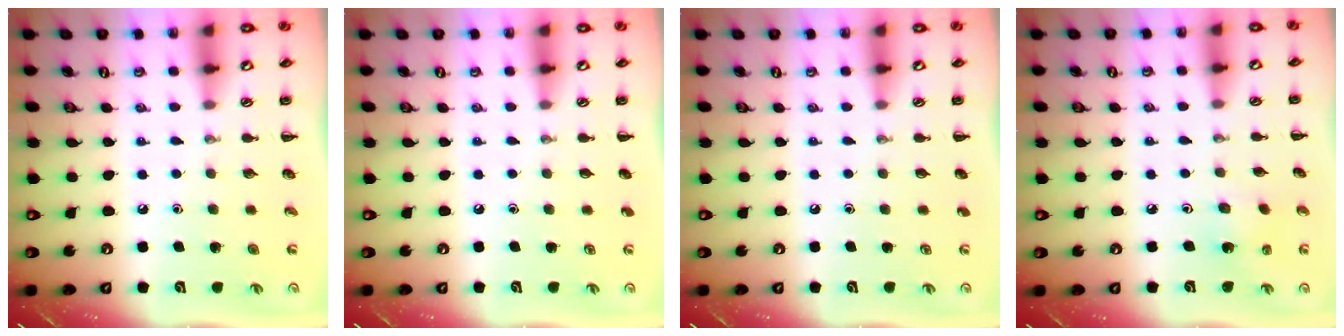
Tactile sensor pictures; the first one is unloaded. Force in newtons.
{"total": 0.0}
{"total": 0.0}
{"total": 1.8, "press": 1.7, "slide": 0.7}